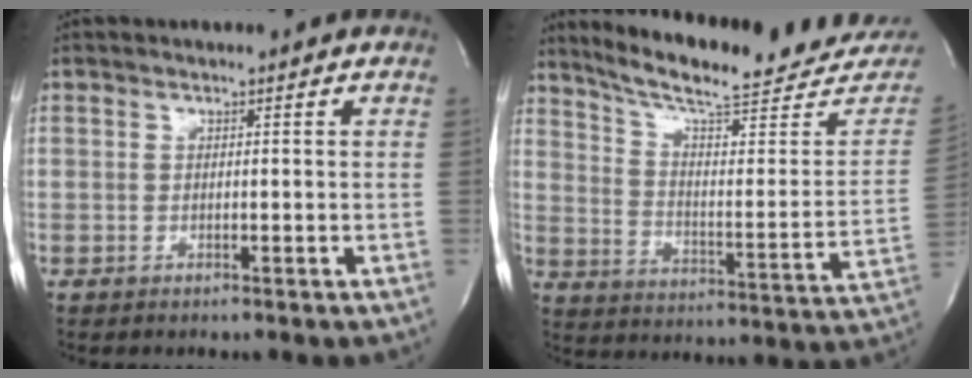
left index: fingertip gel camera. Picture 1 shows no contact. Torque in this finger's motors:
{"motor_torque": [-0.14, -0.18, 0.19, 0.06]}